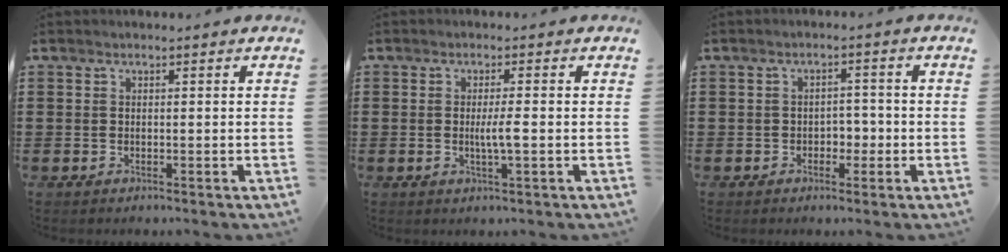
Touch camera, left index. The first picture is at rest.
{"total": 3.1, "force": [-0.2, 0.1, 3.1], "torque": [-0.063, -0.008, -0.008]}
{"total": 2.7, "force": [-1.0, 2.0, 1.6], "torque": [-0.036, 0.005, -0.024]}